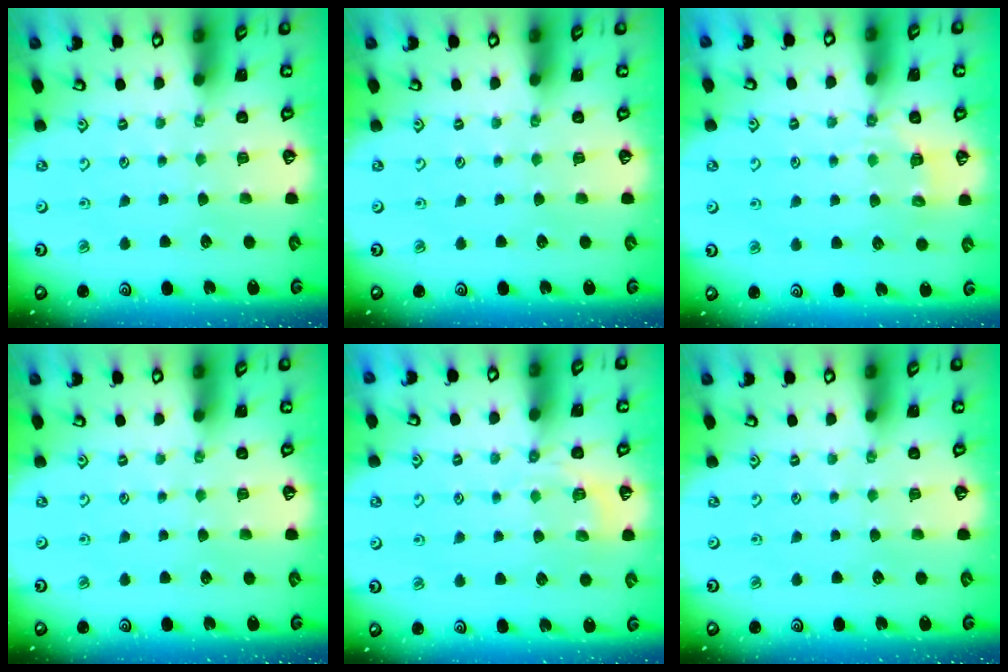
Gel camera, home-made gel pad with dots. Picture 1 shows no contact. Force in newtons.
{"total": 0.0}
{"total": 5.2, "press": 5.0, "slide": 1.2}
{"total": 0.0}
{"total": 5.0, "press": 4.6, "slide": 1.9}
{"total": 0.0}